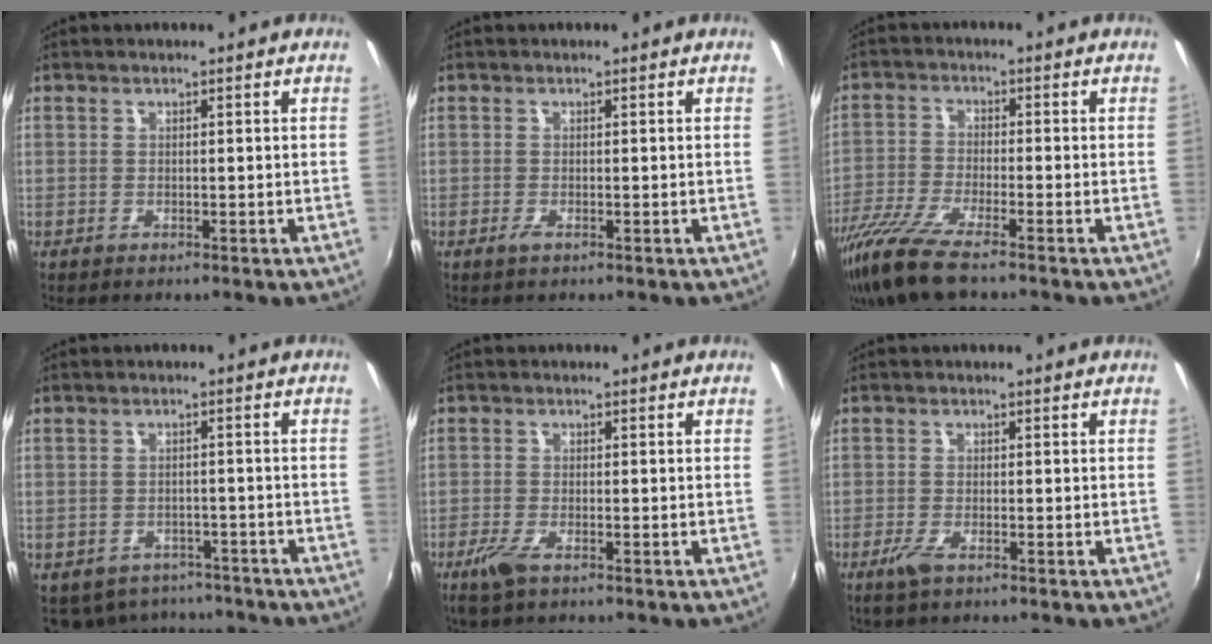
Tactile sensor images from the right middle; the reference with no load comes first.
{"total": 0.9, "force": [-0.5, 0.1, 0.7], "torque": [-0.014, -0.004, -0.011]}
{"total": 11.0, "force": [-8.3, 1.2, 7.0], "torque": [-0.161, -0.037, -0.160]}
{"total": 9.4, "force": [-7.0, 5.5, 2.9], "torque": [-0.075, -0.002, -0.085]}
{"total": 3.5, "force": [-2.3, 0.8, 2.6], "torque": [-0.063, -0.010, -0.046]}
{"total": 2.7, "force": [-1.8, 0.6, 2.0], "torque": [-0.048, -0.008, -0.036]}